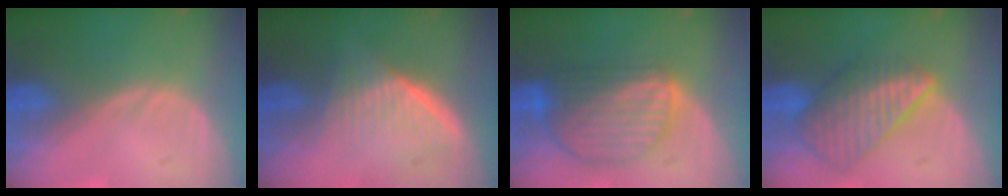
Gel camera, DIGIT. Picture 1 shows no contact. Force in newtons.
{"total": 6.5, "press": 5.9, "slide": 2.7}
{"total": 8.9, "press": 7.7, "slide": 4.4}
{"total": 8.7, "press": 7.6, "slide": 4.1}